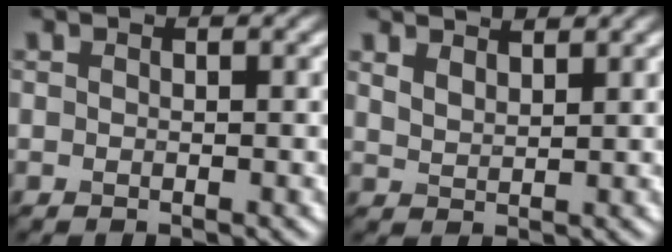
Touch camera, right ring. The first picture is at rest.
{"total": 2.9, "force": [2.5, 0.8, 1.0], "torque": [-0.017, 0.003, 0.039]}